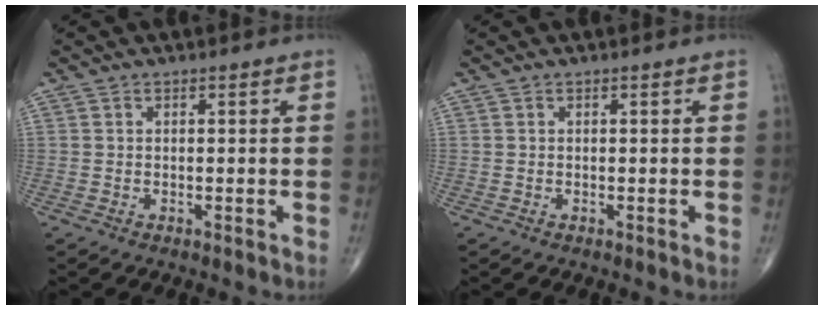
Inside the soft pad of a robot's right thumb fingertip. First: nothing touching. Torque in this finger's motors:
{"motor_torque": [0.00, 0.00, -0.01, 0.01, 0.00]}